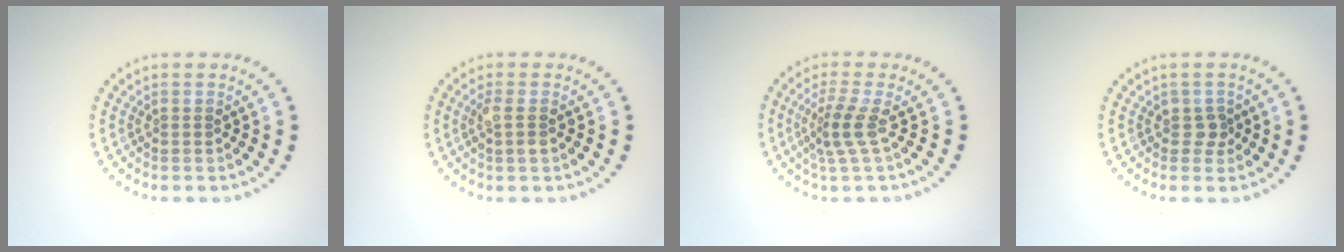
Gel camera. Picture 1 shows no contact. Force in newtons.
{"total": 1.7, "press": 1.6, "slide": 0.5}
{"total": 2.5, "press": 1.8, "slide": 1.7}
{"total": 1.3, "press": 1.1, "slide": 0.7}